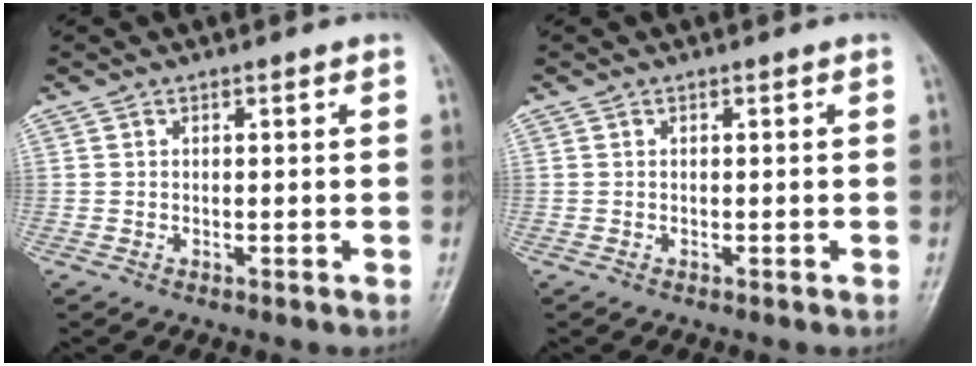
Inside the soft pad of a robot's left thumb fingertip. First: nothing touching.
{"total": 0.0}